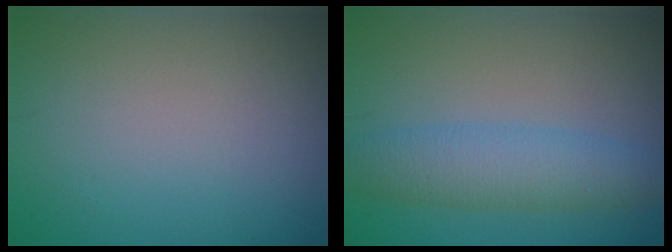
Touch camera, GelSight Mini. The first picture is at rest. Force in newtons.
{"total": 4.5, "press": 4.5, "slide": 0.2}